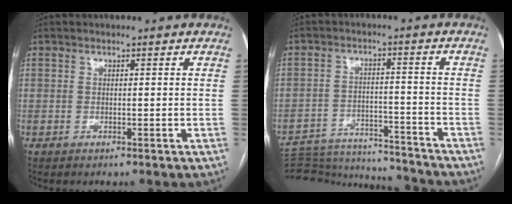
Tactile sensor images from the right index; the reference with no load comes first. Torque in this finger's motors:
{"motor_torque": [-0.51, -0.55, -1.05, -0.12]}